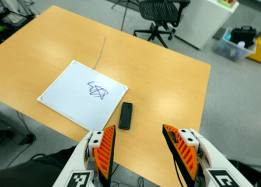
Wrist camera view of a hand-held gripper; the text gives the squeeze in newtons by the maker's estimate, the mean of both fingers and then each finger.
{"total": 0.0}